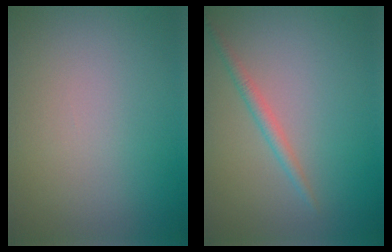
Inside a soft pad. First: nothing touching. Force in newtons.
{"total": 1.5, "press": 1.5, "slide": 0.1}